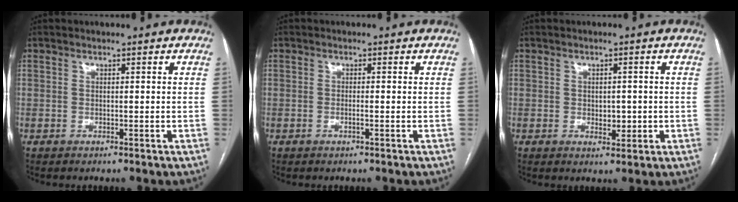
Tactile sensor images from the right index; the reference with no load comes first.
{"total": 0.9, "force": [-0.4, 0.0, 0.9], "torque": [-0.017, 0.000, -0.006]}
{"total": 2.8, "force": [-0.4, 1.6, 2.2], "torque": [-0.029, 0.000, 0.001]}